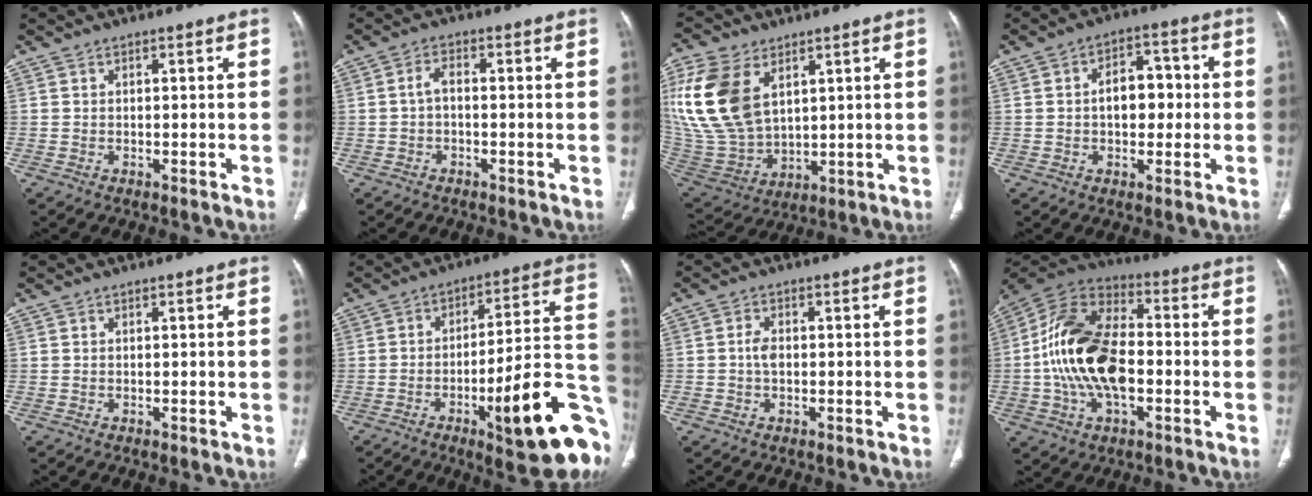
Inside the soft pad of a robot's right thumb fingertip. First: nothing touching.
{"total": 2.5, "force": [-0.4, 1.3, 2.1], "torque": [-0.037, 0.012, -0.012]}
{"total": 21.1, "force": [7.4, 13.4, 14.5], "torque": [-0.315, -0.026, 0.155]}
{"total": 8.4, "force": [0.1, 5.5, 6.3], "torque": [-0.066, 0.025, -0.001]}
{"total": 0.0}
{"total": 23.8, "force": [-9.1, 5.2, 21.3], "torque": [-0.218, 0.045, -0.123]}
{"total": 2.5, "force": [-0.3, 1.7, 1.8], "torque": [-0.027, 0.007, -0.008]}
{"total": 20.0, "force": [-2.0, 11.8, 16.0], "torque": [-0.294, 0.031, -0.039]}